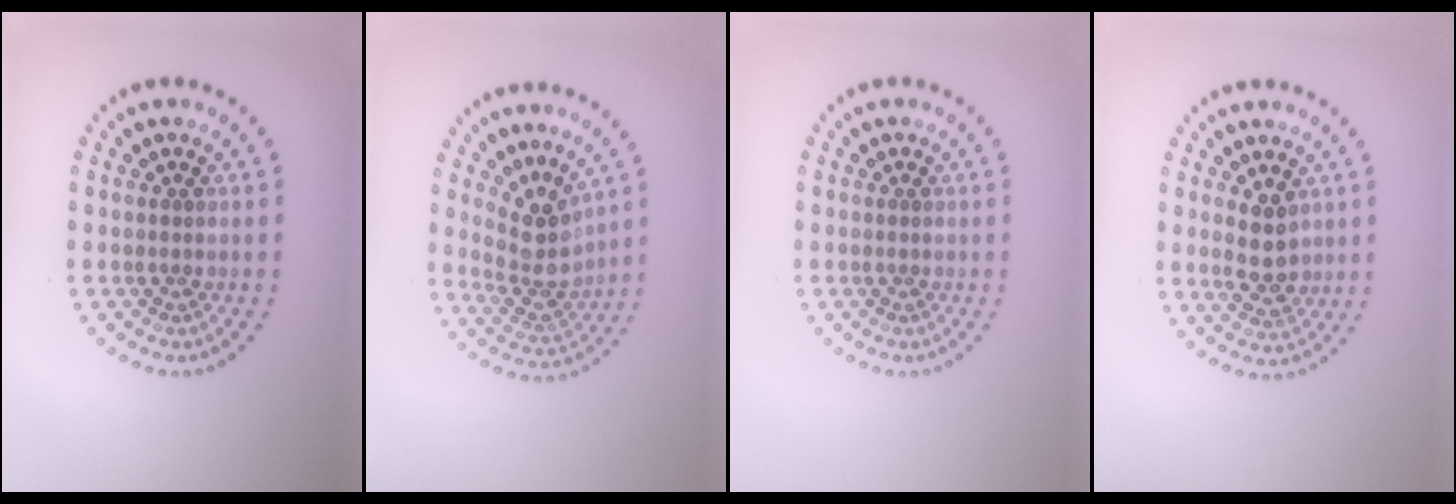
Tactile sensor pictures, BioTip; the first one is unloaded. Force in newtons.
{"total": 3.7, "press": 2.8, "slide": 2.4}
{"total": 0.0}
{"total": 3.1, "press": 3.1, "slide": 0.6}